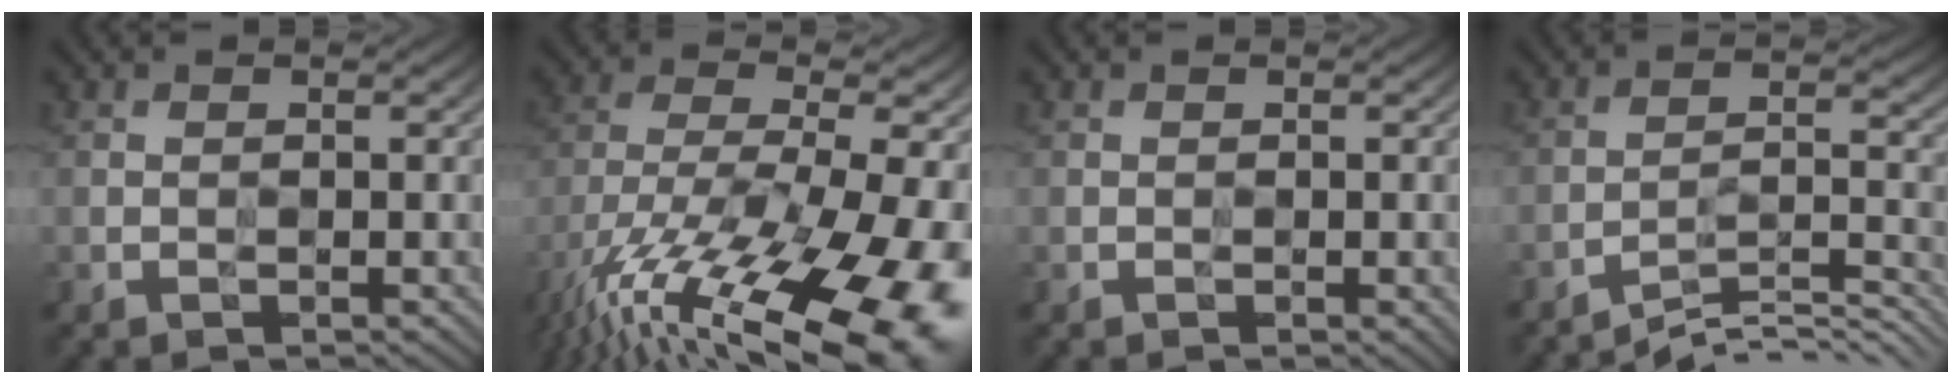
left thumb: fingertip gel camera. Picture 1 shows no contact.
{"total": 17.8, "force": [-11.6, 4.9, 12.5], "torque": [-0.234, -0.023, -0.181]}
{"total": 1.5, "force": [-0.4, 0.7, 1.2], "torque": [-0.009, -0.001, -0.003]}
{"total": 7.3, "force": [-6.7, 0.7, 2.7], "torque": [-0.032, 0.004, -0.114]}